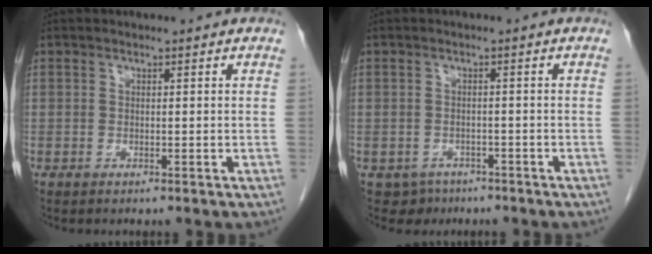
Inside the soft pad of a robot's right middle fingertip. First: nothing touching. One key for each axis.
{"total": 3.3, "fx": -2.2, "fy": 2.5, "fz": 0.0, "tx": -0.002, "ty": 0.009, "tz": -0.028}